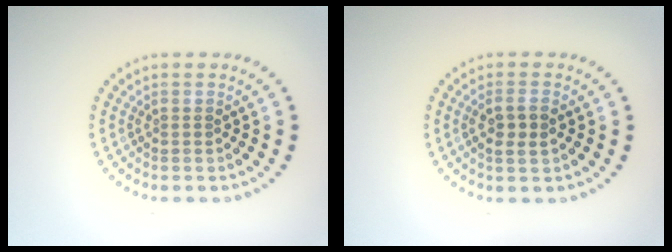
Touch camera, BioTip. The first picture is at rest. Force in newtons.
{"total": 2.2, "press": 2.1, "slide": 0.5}